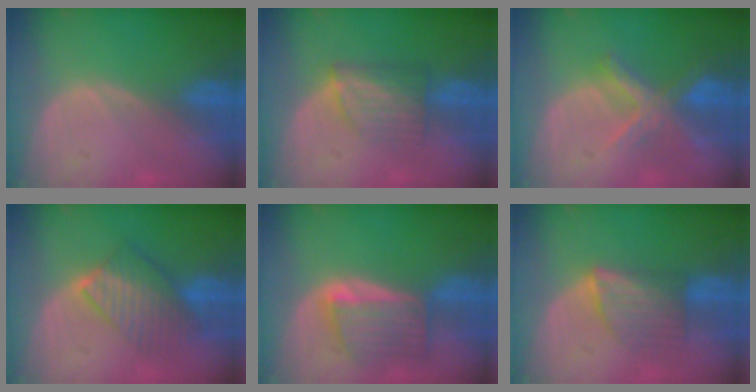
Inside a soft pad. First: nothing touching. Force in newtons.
{"total": 6.1, "press": 5.5, "slide": 2.7}
{"total": 7.3, "press": 6.2, "slide": 3.8}
{"total": 7.3, "press": 7.1, "slide": 1.8}
{"total": 6.2, "press": 6.2, "slide": 0.4}
{"total": 6.0, "press": 5.9, "slide": 1.1}